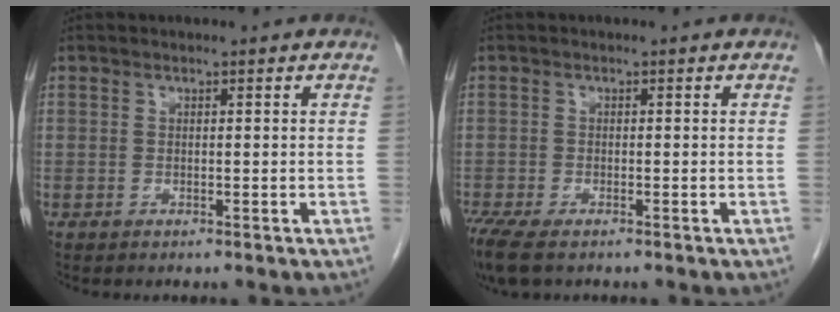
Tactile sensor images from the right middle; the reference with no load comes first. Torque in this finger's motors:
{"motor_torque": [0.96, -0.66, 0.03, 0.08]}